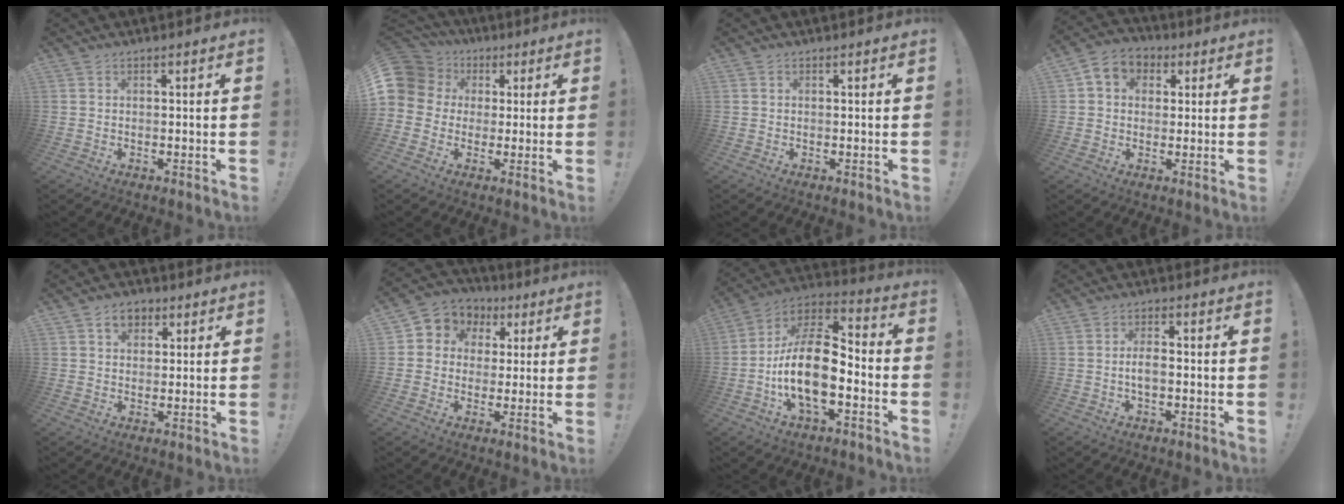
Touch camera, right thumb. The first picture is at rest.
{"total": 8.8, "force": [1.1, 8.2, 3.0], "torque": [-0.068, 0.001, 0.024]}
{"total": 0.0}
{"total": 7.3, "force": [1.7, 6.1, 3.6], "torque": [-0.058, 0.006, 0.038]}
{"total": 5.4, "force": [2.5, 3.9, 2.6], "torque": [-0.036, 0.001, 0.045]}
{"total": 6.6, "force": [1.0, 6.3, 1.7], "torque": [-0.020, -0.005, 0.023]}
{"total": 18.5, "force": [-4.8, 8.9, 15.5], "torque": [-0.302, 0.018, -0.080]}
{"total": 4.0, "force": [-1.1, 1.3, 3.6], "torque": [-0.081, 0.003, -0.023]}